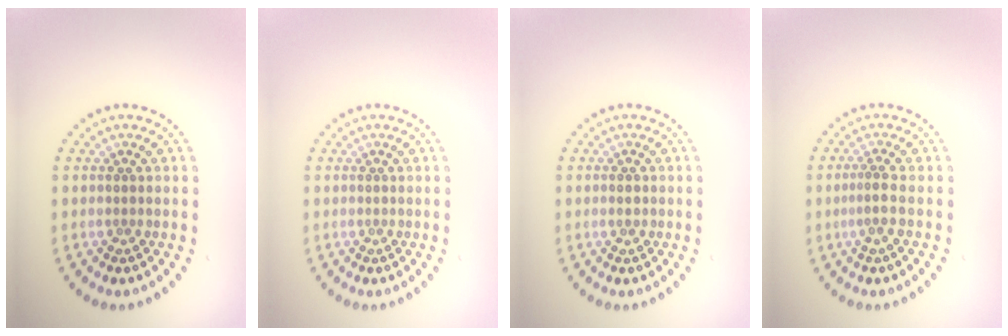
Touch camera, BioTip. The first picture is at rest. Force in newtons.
{"total": 0.0}
{"total": 1.1, "press": 1.1, "slide": 0.1}
{"total": 1.5, "press": 1.2, "slide": 0.9}